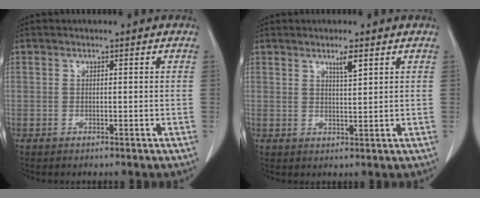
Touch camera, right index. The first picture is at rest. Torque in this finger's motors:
{"motor_torque": [0.06, 0.02, 0.04, 0.01]}